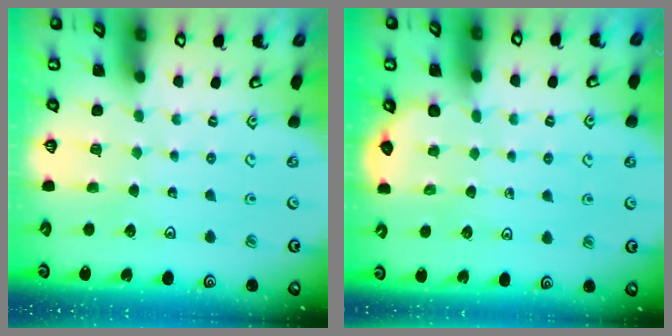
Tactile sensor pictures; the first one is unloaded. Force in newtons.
{"total": 2.0, "press": 2.0, "slide": 0.2}